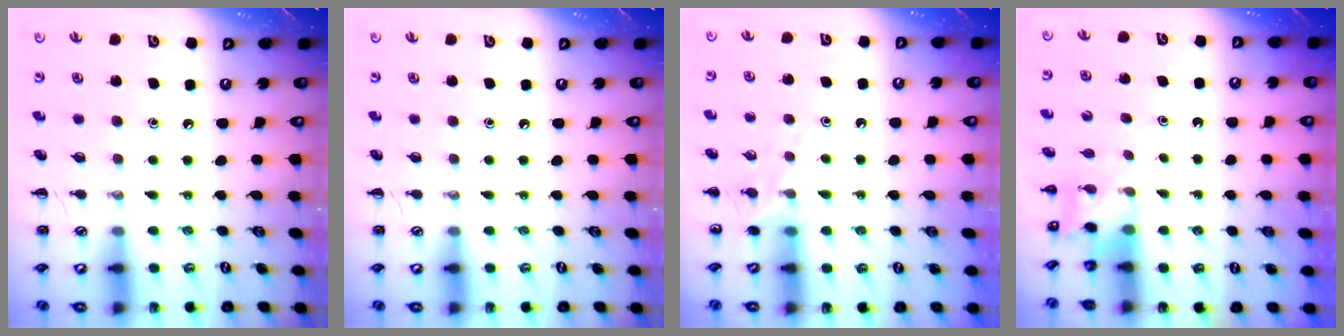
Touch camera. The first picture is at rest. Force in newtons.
{"total": 0.0}
{"total": 6.0, "press": 5.7, "slide": 1.9}
{"total": 3.0, "press": 2.8, "slide": 1.0}